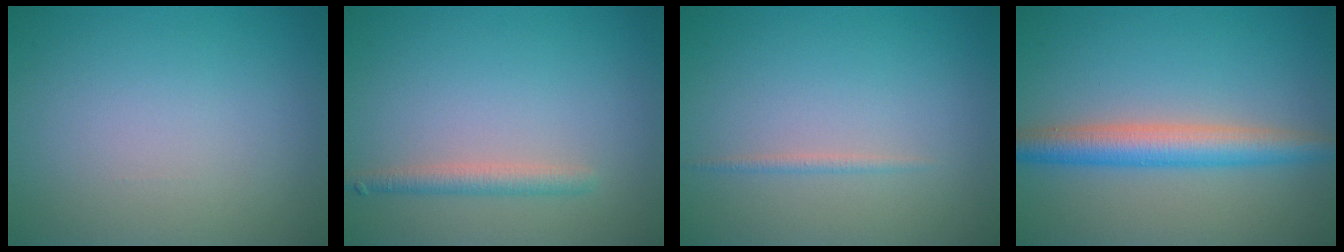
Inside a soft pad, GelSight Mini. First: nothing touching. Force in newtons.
{"total": 1.8, "press": 1.8, "slide": 0.1}
{"total": 0.8, "press": 0.7, "slide": 0.1}
{"total": 4.5, "press": 4.5, "slide": 0.0}